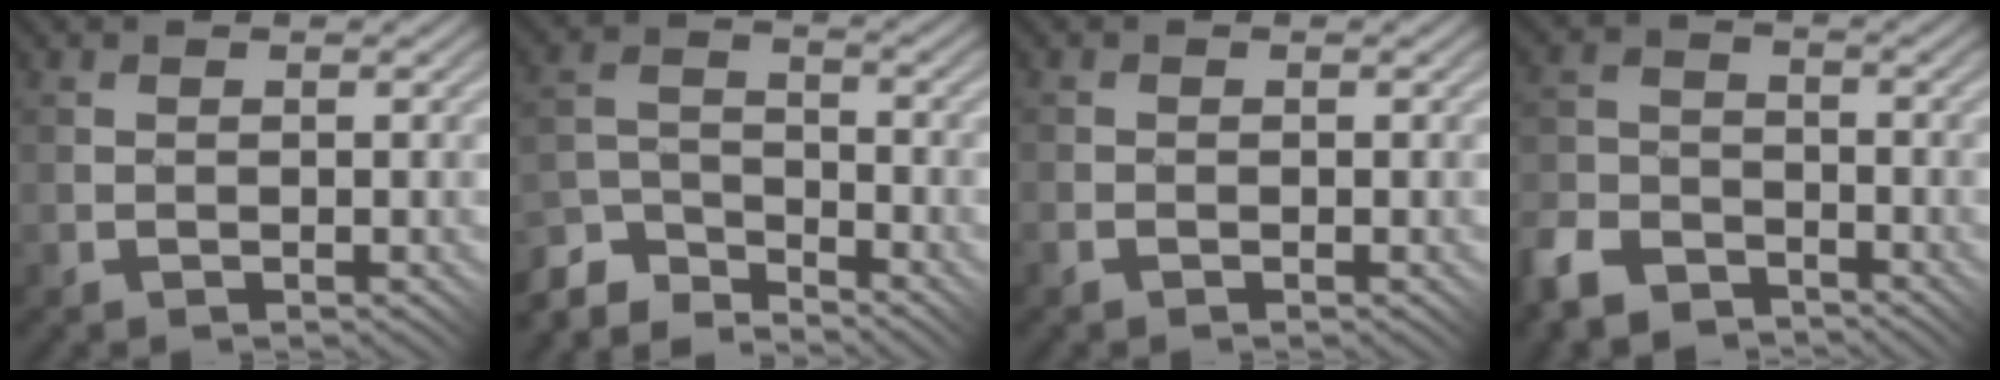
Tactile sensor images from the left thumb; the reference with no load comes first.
{"total": 6.6, "force": [-5.9, 2.2, 2.1], "torque": [-0.047, 0.002, -0.124]}
{"total": 1.1, "force": [-0.8, 0.7, 0.5], "torque": [-0.013, -0.002, -0.019]}
{"total": 6.9, "force": [-5.4, 3.5, 2.5], "torque": [-0.061, -0.005, -0.120]}